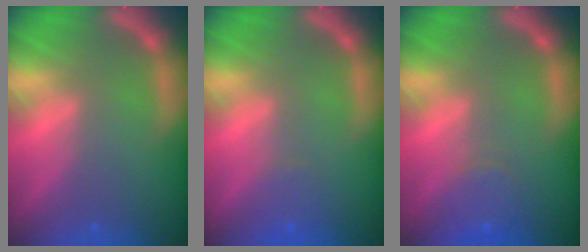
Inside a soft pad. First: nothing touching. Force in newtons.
{"total": 1.4}
{"total": 3.0}